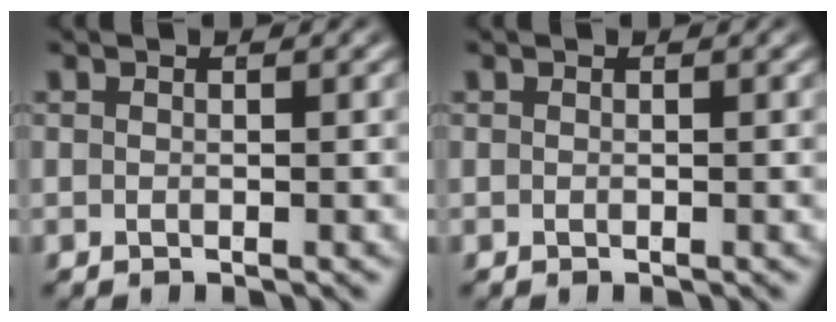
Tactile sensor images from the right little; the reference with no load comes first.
{"total": 0.0}